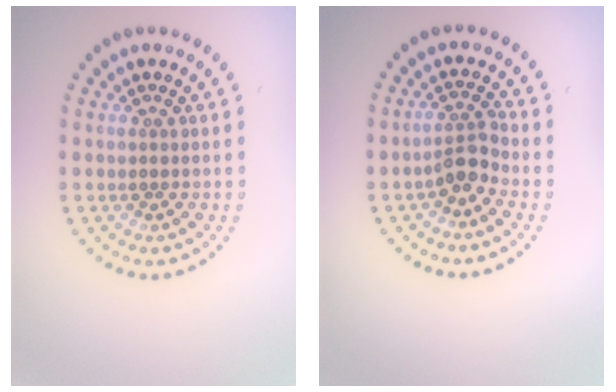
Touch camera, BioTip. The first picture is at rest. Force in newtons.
{"total": 2.4, "press": 1.9, "slide": 1.5}